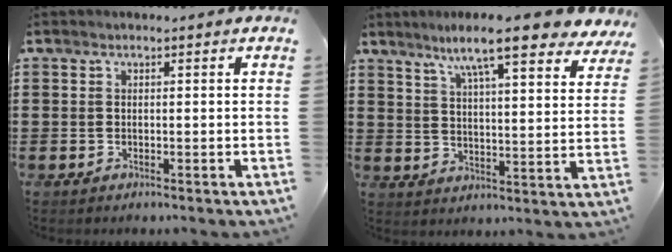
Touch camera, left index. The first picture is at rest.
{"total": 10.5, "force": [8.3, 0.9, 6.3], "torque": [-0.124, -0.033, 0.135]}